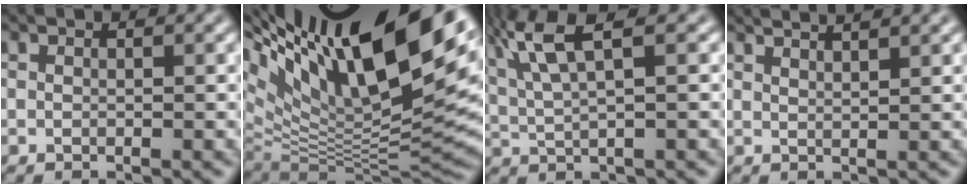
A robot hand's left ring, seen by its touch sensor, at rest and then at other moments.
{"total": 18.3, "force": [8.0, 6.7, 15.0], "torque": [-0.237, 0.017, 0.166]}
{"total": 5.5, "force": [2.2, 1.2, 4.9], "torque": [-0.111, 0.018, 0.056]}
{"total": 3.5, "force": [2.9, 0.8, 1.7], "torque": [-0.016, 0.028, 0.029]}